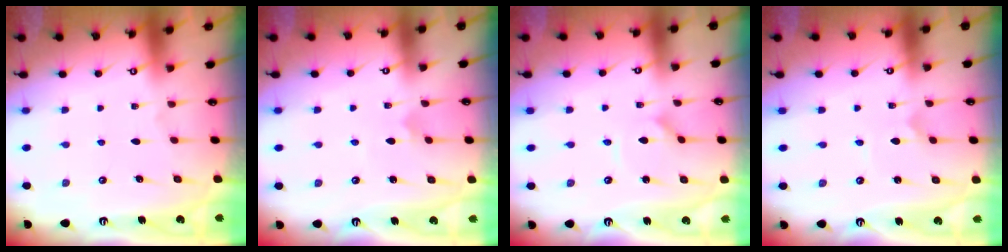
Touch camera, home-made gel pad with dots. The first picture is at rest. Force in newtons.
{"total": 2.5, "press": 2.5, "slide": 0.1}
{"total": 1.3, "press": 1.2, "slide": 0.3}
{"total": 0.0}